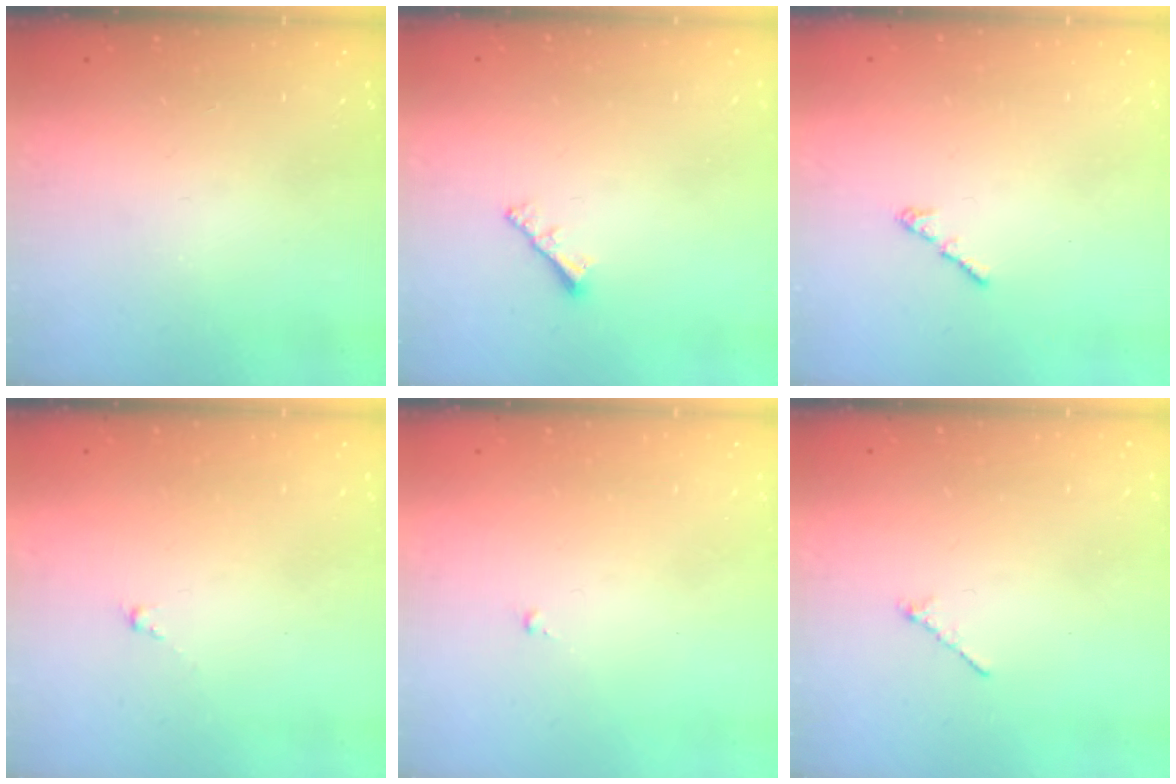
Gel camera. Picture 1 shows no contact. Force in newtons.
{"total": 2.0, "press": 2.0, "slide": 0.5}
{"total": 1.2, "press": 1.1, "slide": 0.5}
{"total": 0.0}
{"total": 0.0}
{"total": 0.8, "press": 0.7, "slide": 0.4}